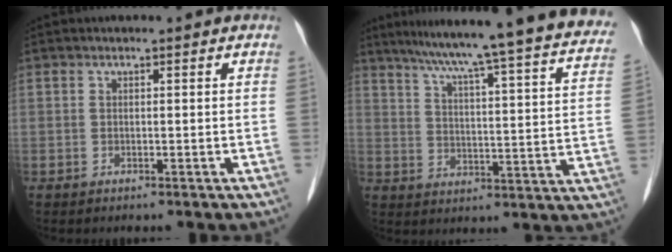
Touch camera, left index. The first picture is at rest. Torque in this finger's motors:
{"motor_torque": [0.10, -0.22, -0.06, 0.02]}